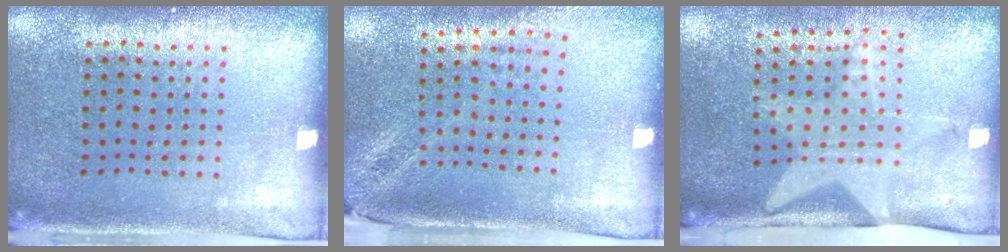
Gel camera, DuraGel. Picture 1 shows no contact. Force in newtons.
{"total": 1.9, "press": 1.6, "slide": 1.1}
{"total": 2.1, "press": 1.5, "slide": 1.4}